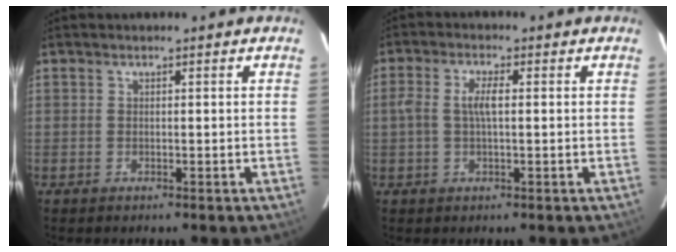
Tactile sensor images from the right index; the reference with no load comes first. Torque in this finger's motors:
{"motor_torque": [0.00, -0.12, 0.29, 0.07]}